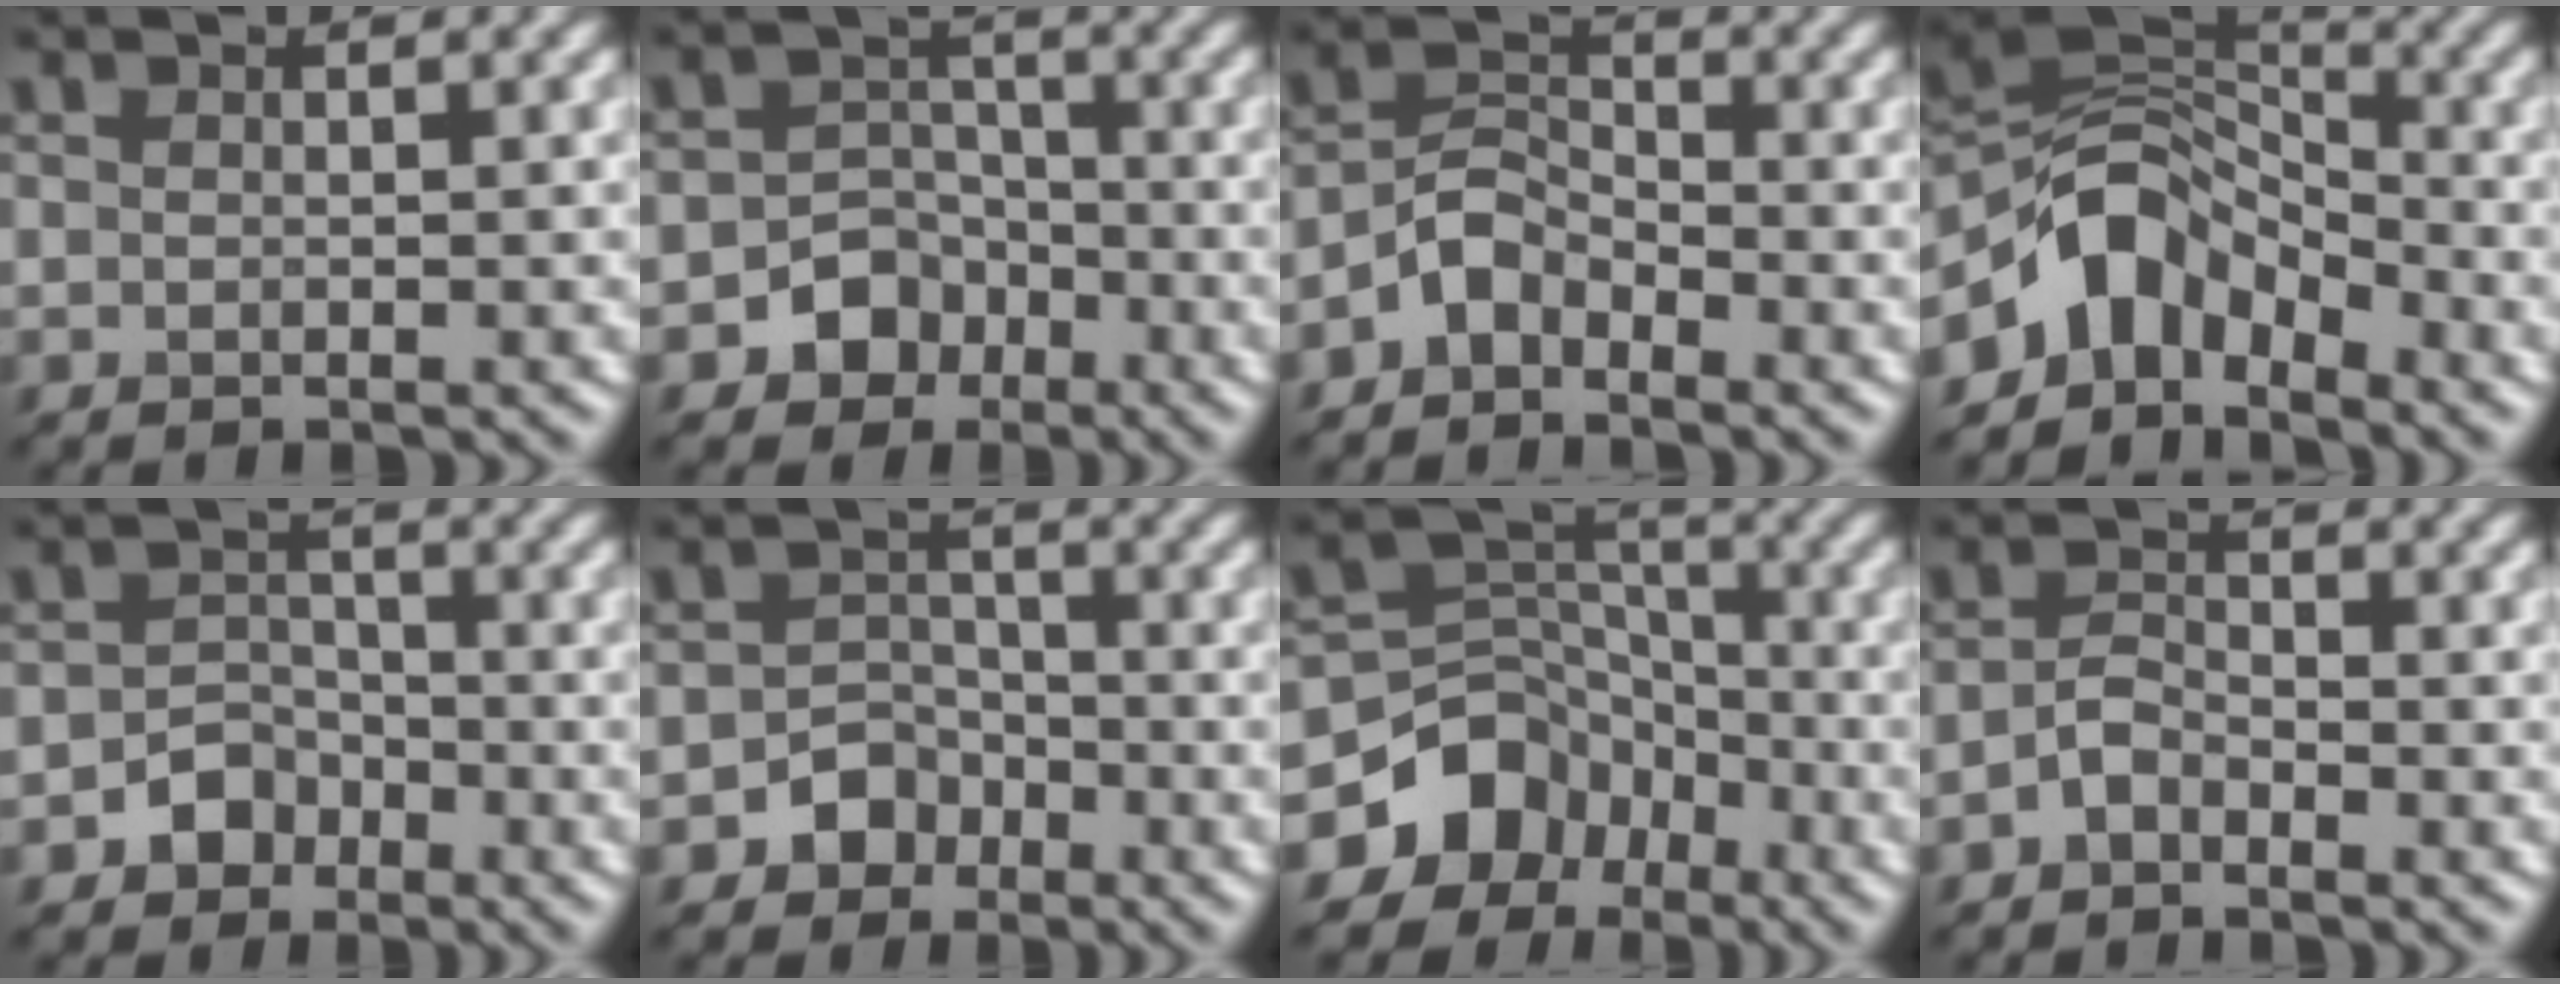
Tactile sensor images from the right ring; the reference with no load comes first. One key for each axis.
{"total": 4.5, "fx": -2.4, "fy": 3.7, "fz": 1.0, "tx": 0.019, "ty": 0.007, "tz": -0.054}
{"total": 3.2, "fx": -2.3, "fy": 1.8, "fz": 1.3, "tx": -0.022, "ty": 0.013, "tz": -0.055}
{"total": 6.2, "fx": -3.8, "fy": 3.8, "fz": 3.1, "tx": -0.034, "ty": 0.006, "tz": -0.083}
{"total": 2.8, "fx": -1.7, "fy": 2.2, "fz": 0.7, "tx": 0.003, "ty": 0.008, "tz": -0.031}
{"total": 3.2, "fx": -1.9, "fy": 2.5, "fz": 0.6, "tx": 0.020, "ty": 0.012, "tz": -0.039}
{"total": 7.6, "fx": -4.4, "fy": 5.8, "fz": 2.0, "tx": -0.023, "ty": 0.017, "tz": -0.090}
{"total": 1.9, "fx": -1.3, "fy": 1.0, "fz": 1.0, "tx": -0.019, "ty": 0.008, "tz": -0.030}